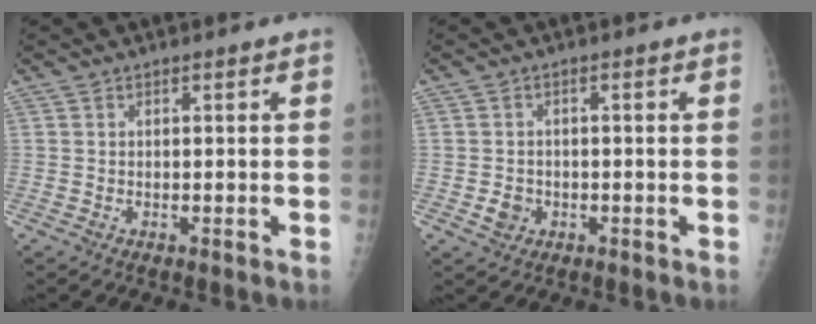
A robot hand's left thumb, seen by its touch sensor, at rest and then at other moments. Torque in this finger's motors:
{"motor_torque": [-0.44, 0.36, 0.15, -0.03, -0.01]}